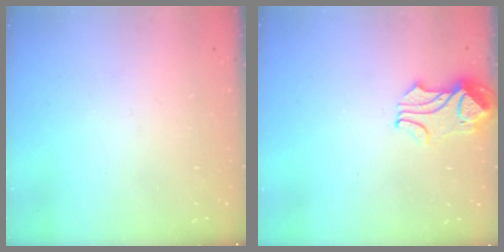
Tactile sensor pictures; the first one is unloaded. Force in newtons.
{"total": 2.3, "press": 2.3, "slide": 0.6}